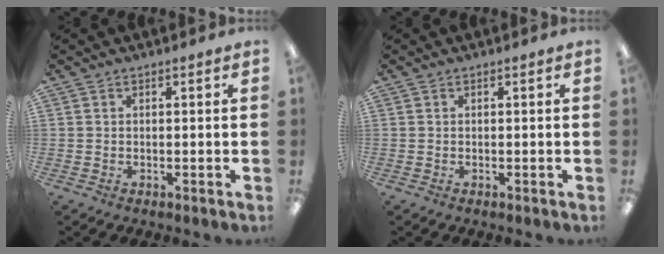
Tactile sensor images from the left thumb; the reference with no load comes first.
{"total": 0.0}